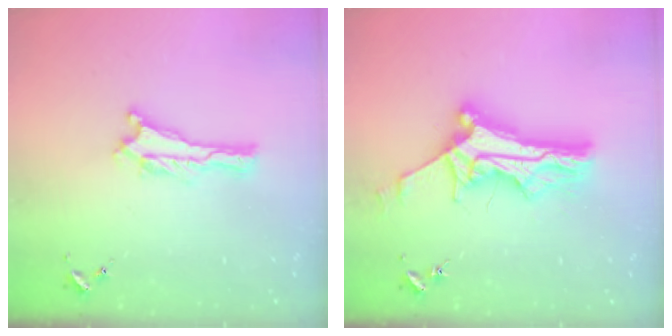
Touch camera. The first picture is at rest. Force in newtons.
{"total": 11.4, "press": 11.4, "slide": 1.0}